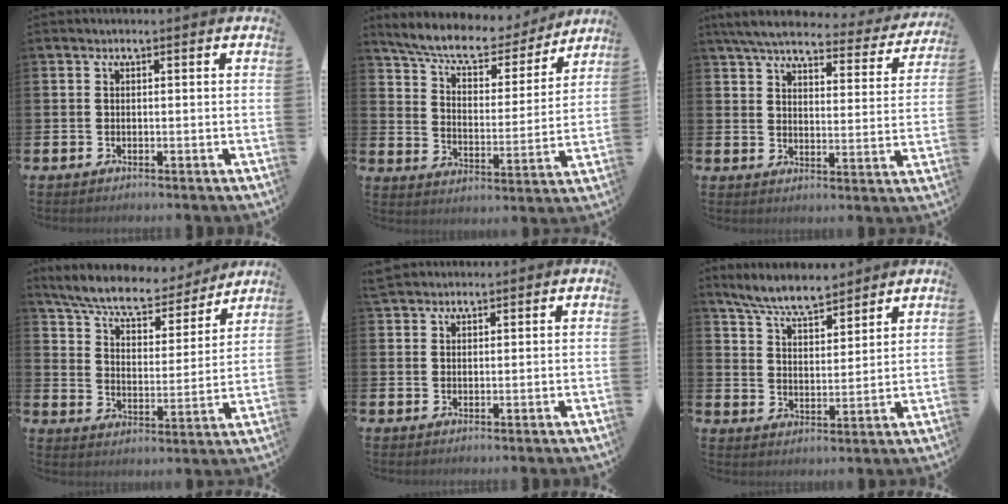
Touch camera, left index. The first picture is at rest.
{"total": 8.3, "force": [7.5, 2.2, 2.5], "torque": [-0.082, -0.051, 0.129]}
{"total": 5.9, "force": [5.3, 1.3, 2.3], "torque": [-0.066, -0.033, 0.086]}
{"total": 8.1, "force": [7.4, 1.9, 2.6], "torque": [-0.081, -0.051, 0.127]}
{"total": 2.4, "force": [2.3, 0.9, 0.1], "torque": [0.002, -0.004, 0.042]}
{"total": 7.0, "force": [6.5, 1.2, 2.3], "torque": [-0.072, -0.025, 0.118]}